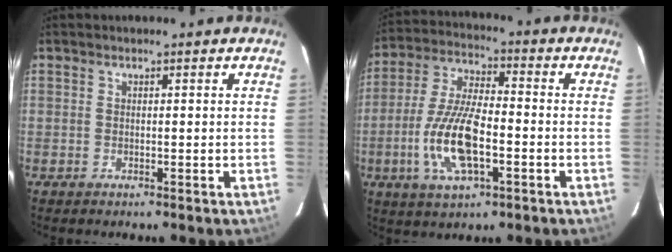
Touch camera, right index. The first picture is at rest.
{"total": 13.7, "force": [-4.2, 4.8, 12.1], "torque": [-0.256, -0.004, -0.078]}